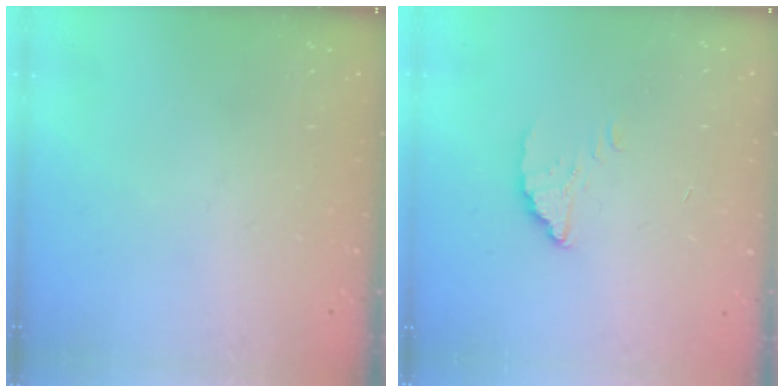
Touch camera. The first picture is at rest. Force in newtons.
{"total": 2.5, "press": 2.5, "slide": 0.1}